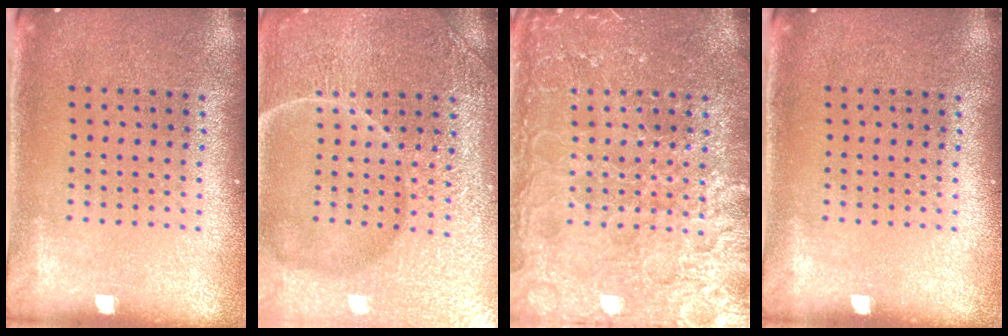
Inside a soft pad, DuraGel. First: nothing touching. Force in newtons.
{"total": 6.9, "press": 6.9, "slide": 0.7}
{"total": 6.9, "press": 6.8, "slide": 0.9}
{"total": 0.0}